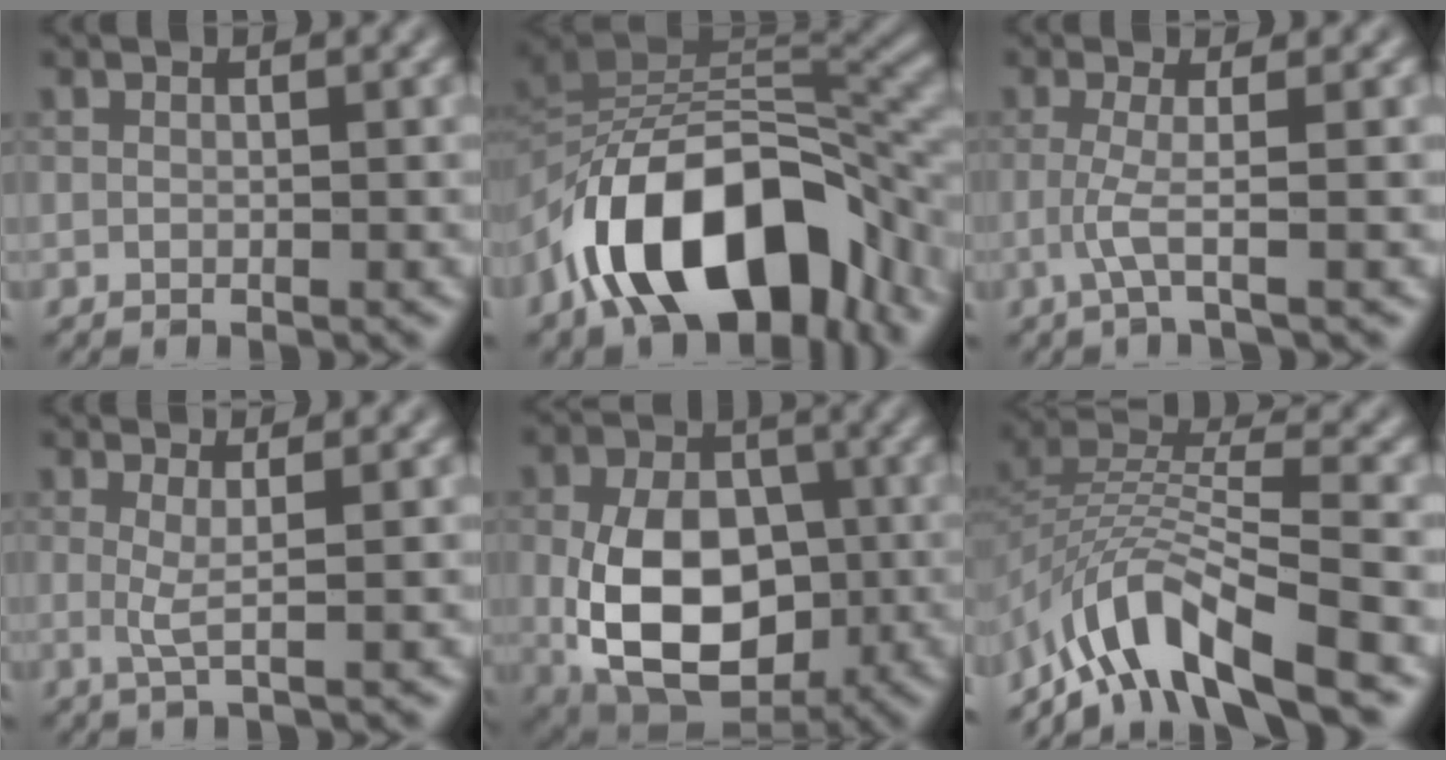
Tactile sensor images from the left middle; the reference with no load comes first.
{"total": 14.4, "force": [-7.3, 6.9, 10.3], "torque": [-0.158, 0.006, -0.135]}
{"total": 2.4, "force": [-0.5, 0.4, 2.3], "torque": [-0.049, -0.005, -0.017]}
{"total": 2.0, "force": [0.3, 0.4, 1.9], "torque": [-0.038, -0.006, 0.001]}
{"total": 11.4, "force": [-1.9, 7.6, 8.3], "torque": [-0.154, -0.016, -0.034]}
{"total": 8.9, "force": [-6.5, 2.4, 5.7], "torque": [-0.096, -0.003, -0.133]}